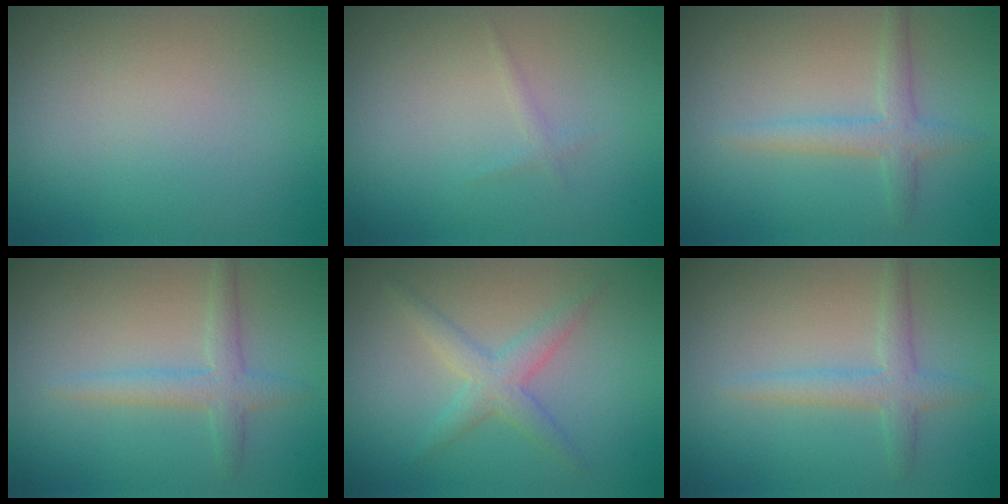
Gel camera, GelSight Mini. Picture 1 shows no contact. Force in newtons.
{"total": 0.6, "press": 0.6, "slide": 0.1}
{"total": 2.3, "press": 2.3, "slide": 0.1}
{"total": 2.3, "press": 2.3, "slide": 0.1}
{"total": 2.6, "press": 2.6, "slide": 0.1}
{"total": 2.3, "press": 2.3, "slide": 0.1}